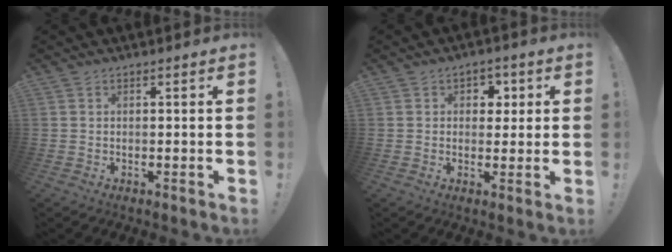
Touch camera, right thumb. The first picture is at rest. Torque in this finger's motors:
{"motor_torque": [0.54, 0.50, -0.06, 0.17, 0.00]}